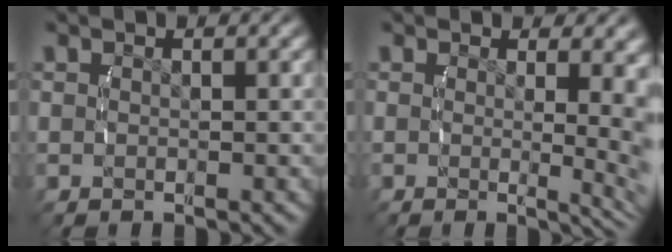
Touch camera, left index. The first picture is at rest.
{"total": 4.4, "force": [0.0, 1.0, 4.3], "torque": [-0.041, -0.015, -0.003]}